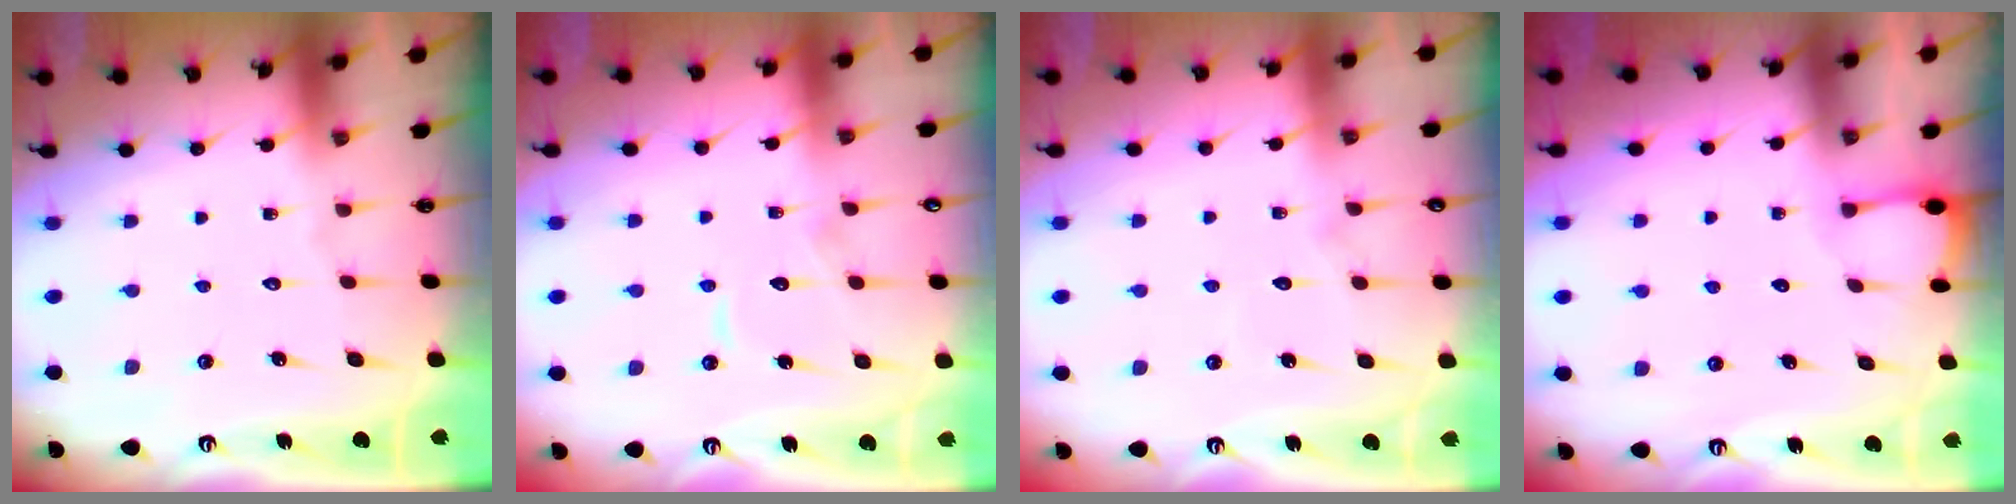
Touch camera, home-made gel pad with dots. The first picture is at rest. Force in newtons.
{"total": 6.5, "press": 6.4, "slide": 0.6}
{"total": 5.5, "press": 5.5, "slide": 0.5}
{"total": 1.5, "press": 1.5, "slide": 0.1}